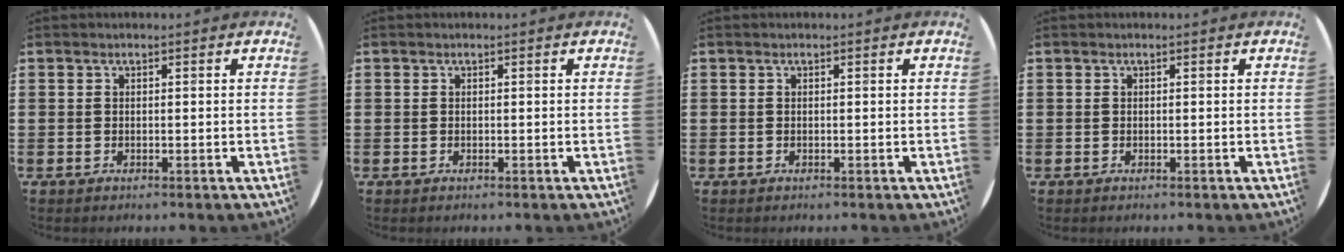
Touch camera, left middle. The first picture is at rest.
{"total": 0.0}
{"total": 0.0}
{"total": 0.0}